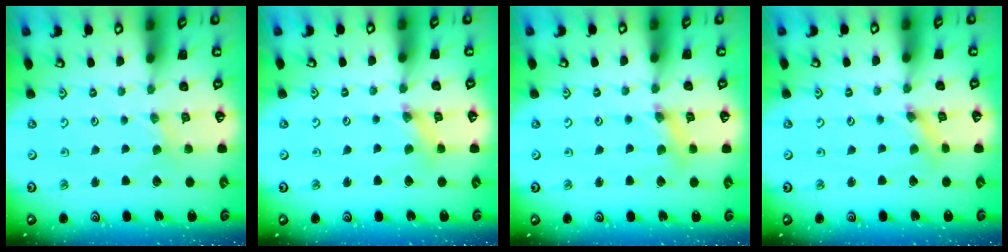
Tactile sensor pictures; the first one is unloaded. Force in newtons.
{"total": 2.5, "press": 2.4, "slide": 0.3}
{"total": 3.8, "press": 3.7, "slide": 0.6}
{"total": 1.6, "press": 1.5, "slide": 0.3}